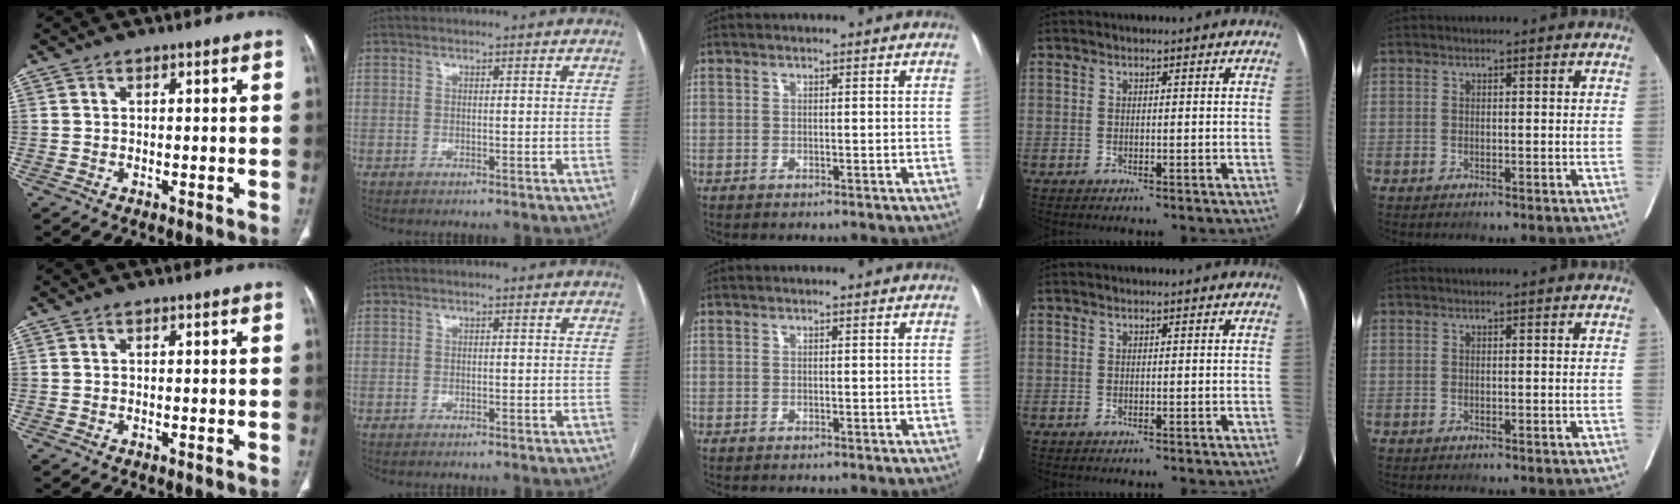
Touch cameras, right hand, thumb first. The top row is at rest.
{}